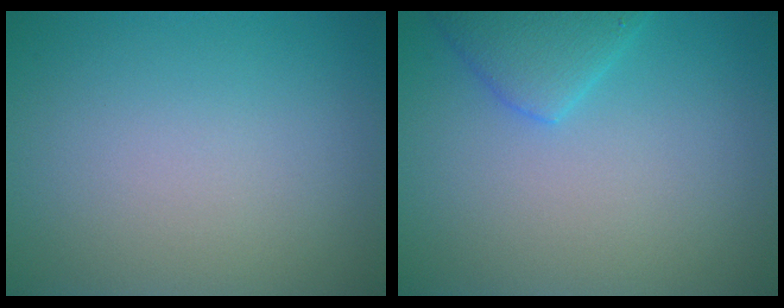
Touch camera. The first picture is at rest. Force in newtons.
{"total": 2.9, "press": 2.9, "slide": 0.2}